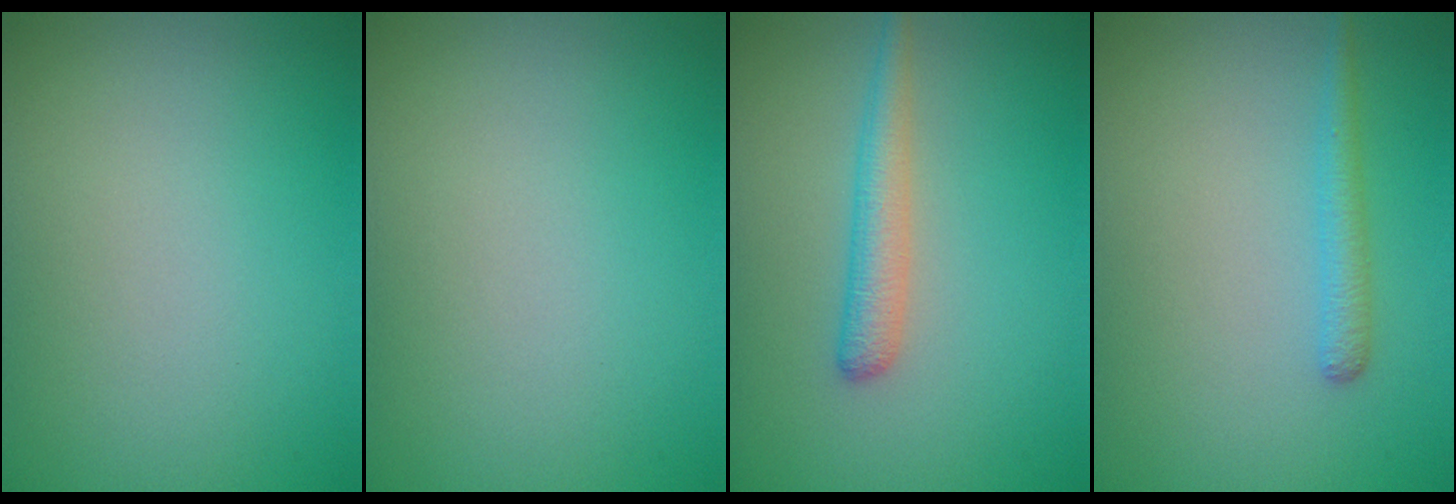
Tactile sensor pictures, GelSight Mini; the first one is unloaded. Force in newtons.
{"total": 0.0}
{"total": 2.5, "press": 2.5, "slide": 0.1}
{"total": 1.7, "press": 1.7, "slide": 0.1}